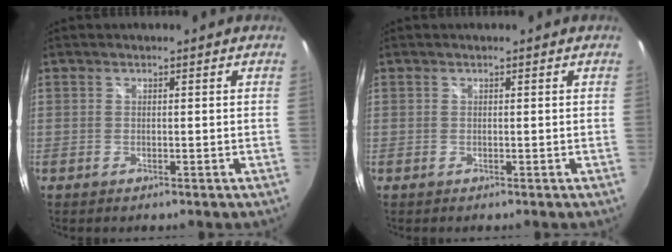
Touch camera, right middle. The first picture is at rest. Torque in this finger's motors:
{"motor_torque": [-0.12, 0.12, -0.01, 0.00]}